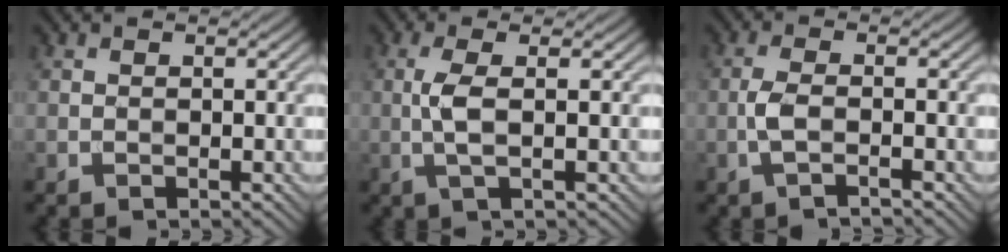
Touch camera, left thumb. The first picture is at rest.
{"total": 3.5, "force": [0.1, 0.6, 3.4], "torque": [-0.078, 0.003, -0.002]}
{"total": 2.9, "force": [-1.2, 0.6, 2.6], "torque": [-0.058, 0.005, -0.033]}